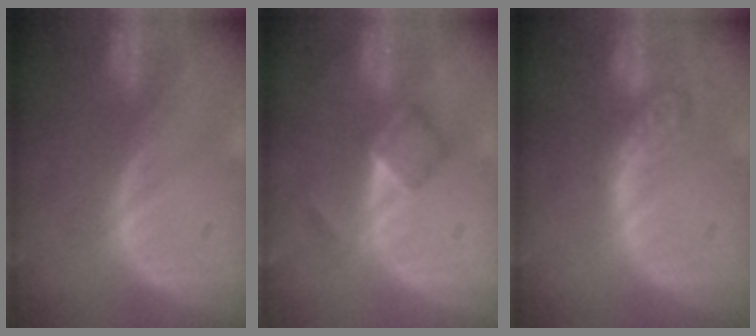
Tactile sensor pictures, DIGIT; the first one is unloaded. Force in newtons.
{"total": 5.0, "press": 4.4, "slide": 2.4}
{"total": 5.2, "press": 5.1, "slide": 1.3}